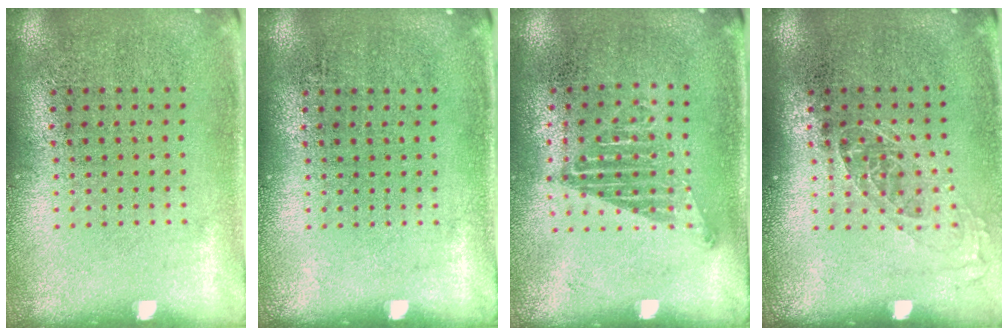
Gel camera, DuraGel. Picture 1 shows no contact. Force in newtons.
{"total": 0.0}
{"total": 1.1, "press": 1.0, "slide": 0.4}
{"total": 1.0, "press": 0.9, "slide": 0.5}